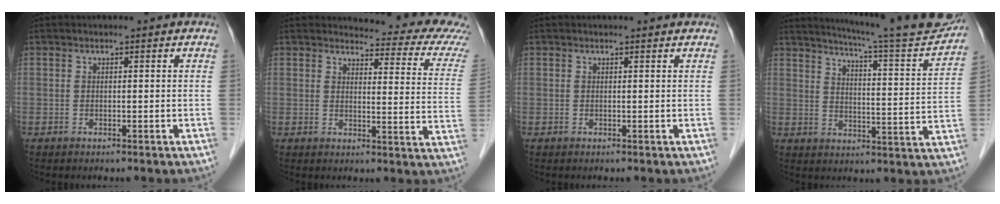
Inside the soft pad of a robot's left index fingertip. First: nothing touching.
{"total": 13.4, "force": [13.0, 1.3, 3.2], "torque": [-0.016, -0.073, 0.115]}
{"total": 1.4, "force": [1.3, 0.0, 0.2], "torque": [-0.013, 0.004, 0.013]}
{"total": 19.1, "force": [17.6, 0.2, 7.3], "torque": [-0.111, -0.051, 0.222]}